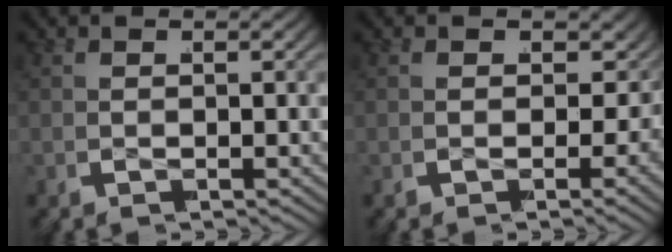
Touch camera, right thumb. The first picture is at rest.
{"total": 6.6, "force": [-0.5, 4.2, 5.1], "torque": [-0.058, -0.010, -0.003]}